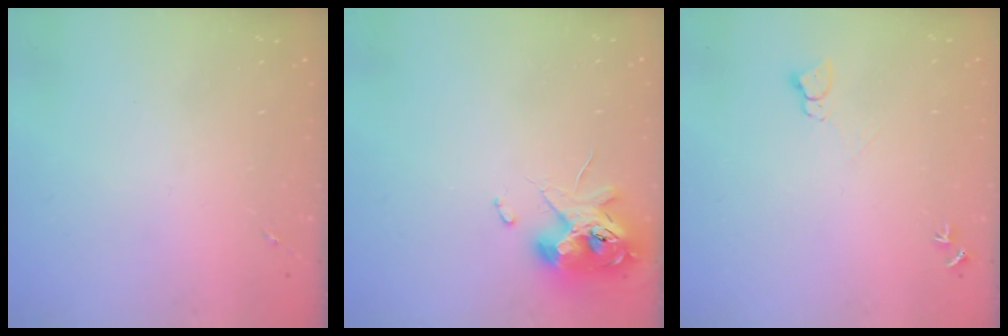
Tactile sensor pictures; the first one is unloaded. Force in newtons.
{"total": 11.9, "press": 11.7, "slide": 2.1}
{"total": 4.4, "press": 4.4, "slide": 0.4}